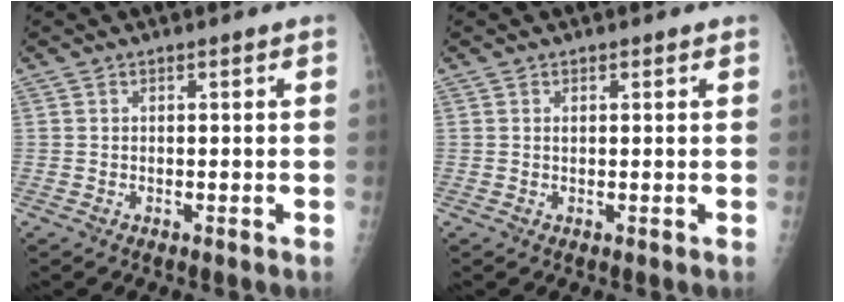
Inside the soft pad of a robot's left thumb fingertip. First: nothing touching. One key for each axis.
{"total": 0.6, "fx": 0.3, "fy": 0.4, "fz": 0.3, "tx": -0.003, "ty": -0.001, "tz": 0.003}